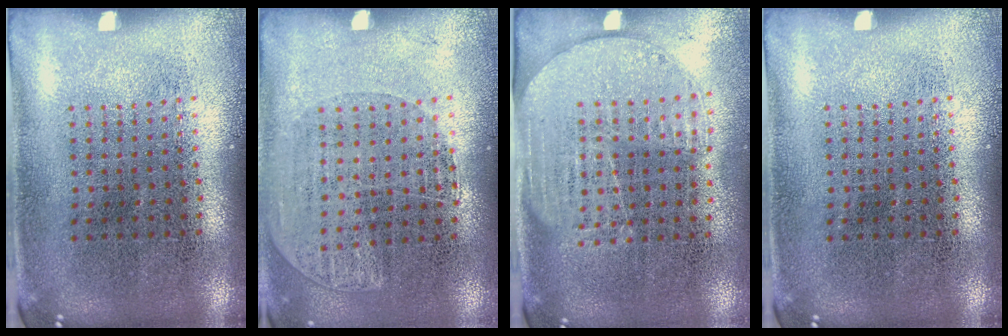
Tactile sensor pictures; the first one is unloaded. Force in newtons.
{"total": 1.1, "press": 1.0, "slide": 0.5}
{"total": 1.4, "press": 1.2, "slide": 0.7}
{"total": 0.0}